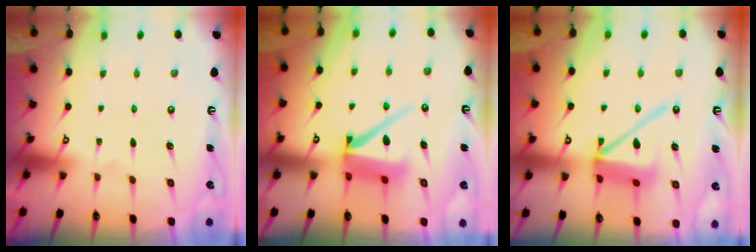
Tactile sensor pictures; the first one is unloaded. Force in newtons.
{"total": 10.0, "press": 9.9, "slide": 1.1}
{"total": 12.1, "press": 12.0, "slide": 1.6}